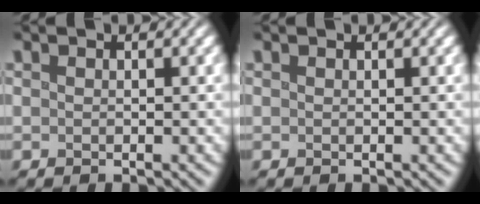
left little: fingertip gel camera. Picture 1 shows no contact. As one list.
[{"total": 0.0}]